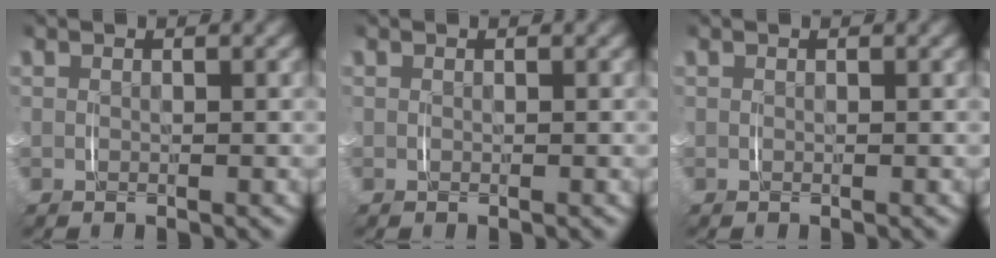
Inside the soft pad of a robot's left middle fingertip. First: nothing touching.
{"total": 0.0}
{"total": 0.0}